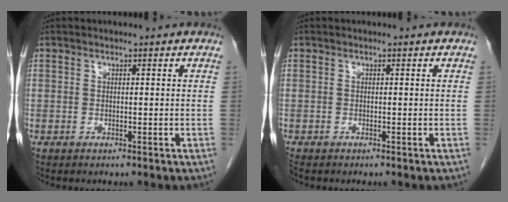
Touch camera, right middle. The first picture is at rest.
{"total": 0.7, "force": [-0.6, 0.2, 0.2], "torque": [-0.010, -0.002, -0.013]}